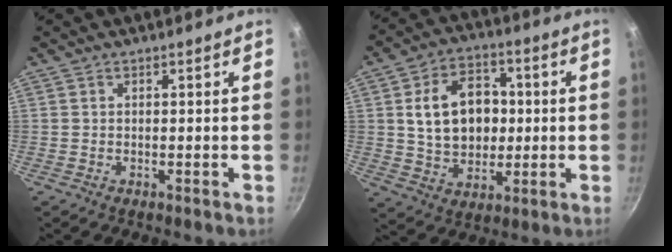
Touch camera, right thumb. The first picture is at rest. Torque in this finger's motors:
{"motor_torque": [1.38, 1.38, 0.68, -0.52, 0.28]}